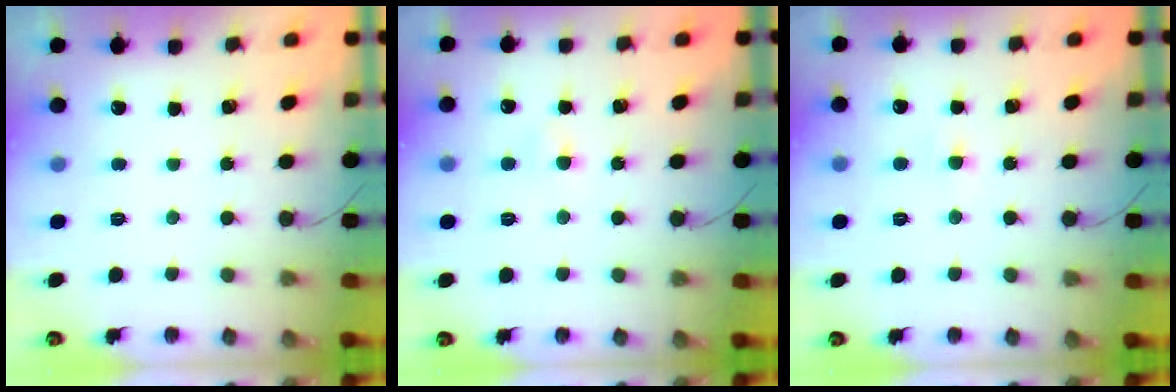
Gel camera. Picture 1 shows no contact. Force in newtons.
{"total": 2.9, "press": 2.7, "slide": 1.1}
{"total": 2.1, "press": 2.0, "slide": 0.7}